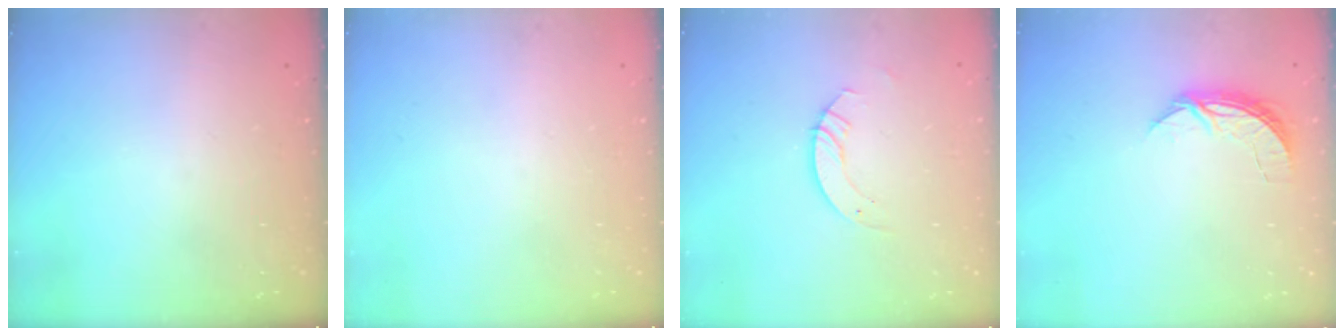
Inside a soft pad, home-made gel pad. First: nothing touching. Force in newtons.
{"total": 0.0}
{"total": 3.5, "press": 3.5, "slide": 0.3}
{"total": 5.6, "press": 5.6, "slide": 0.5}